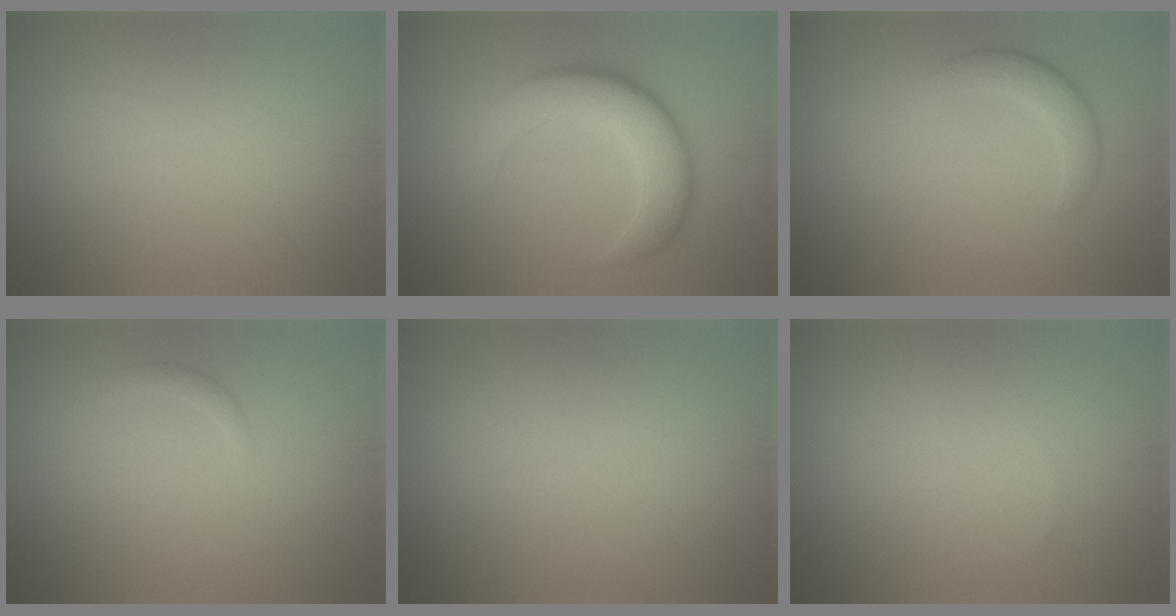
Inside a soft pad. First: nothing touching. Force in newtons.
{"total": 6.2, "press": 6.2, "slide": 0.3}
{"total": 2.5, "press": 2.5, "slide": 0.1}
{"total": 0.8, "press": 0.8, "slide": 0.1}
{"total": 0.0}
{"total": 0.0}